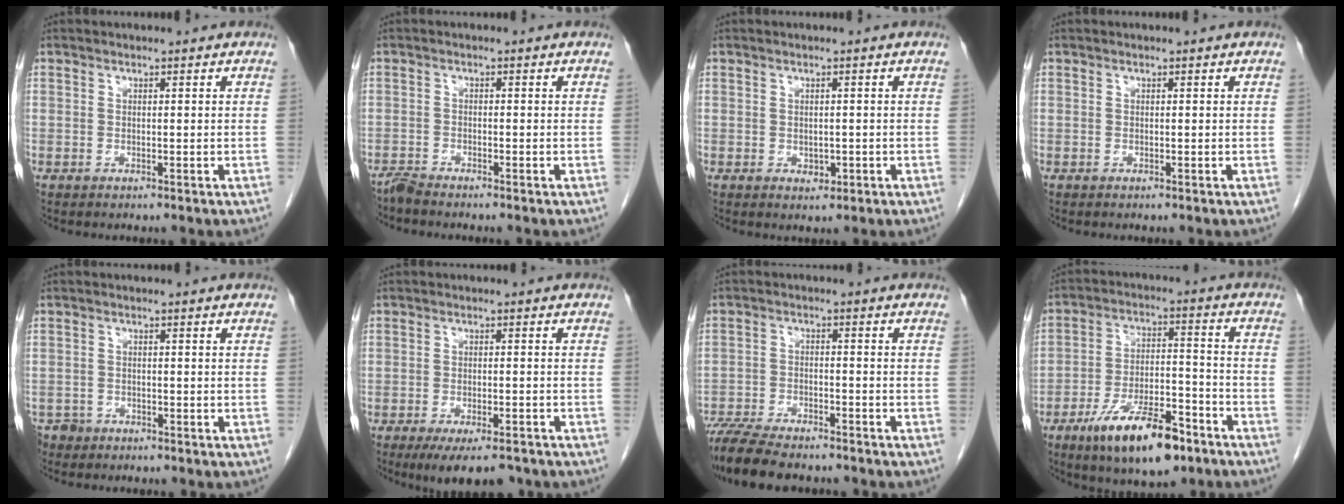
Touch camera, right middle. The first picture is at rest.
{"total": 1.6, "force": [-1.6, -0.2, 0.1], "torque": [-0.005, -0.006, -0.034]}
{"total": 1.5, "force": [-0.4, 1.1, 1.0], "torque": [-0.013, 0.000, -0.001]}
{"total": 0.0}
{"total": 2.7, "force": [-2.2, 1.7, 0.0], "torque": [-0.002, 0.004, -0.038]}
{"total": 8.4, "force": [-6.6, 2.4, 4.7], "torque": [-0.064, -0.009, -0.098]}
{"total": 12.4, "force": [-10.6, 2.7, 5.7], "torque": [-0.098, -0.016, -0.168]}
{"total": 14.0, "force": [-8.9, 4.3, 10.0], "torque": [-0.169, -0.002, -0.147]}